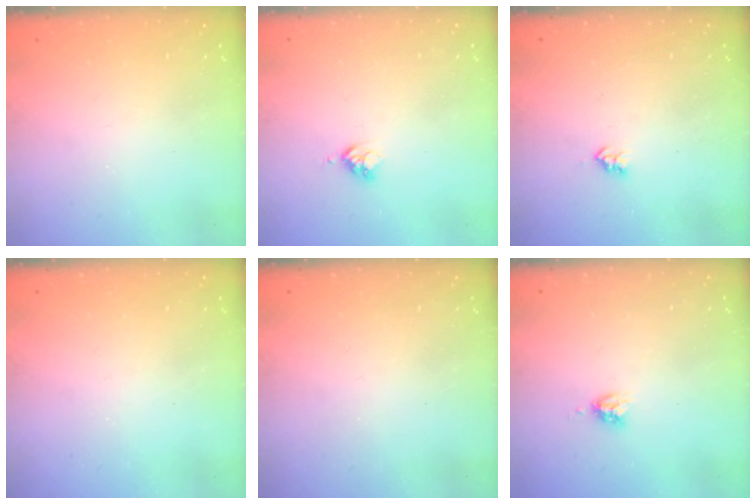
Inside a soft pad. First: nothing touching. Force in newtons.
{"total": 3.0, "press": 2.9, "slide": 0.4}
{"total": 2.6, "press": 2.5, "slide": 0.4}
{"total": 0.0}
{"total": 0.0}
{"total": 4.2, "press": 4.2, "slide": 0.1}